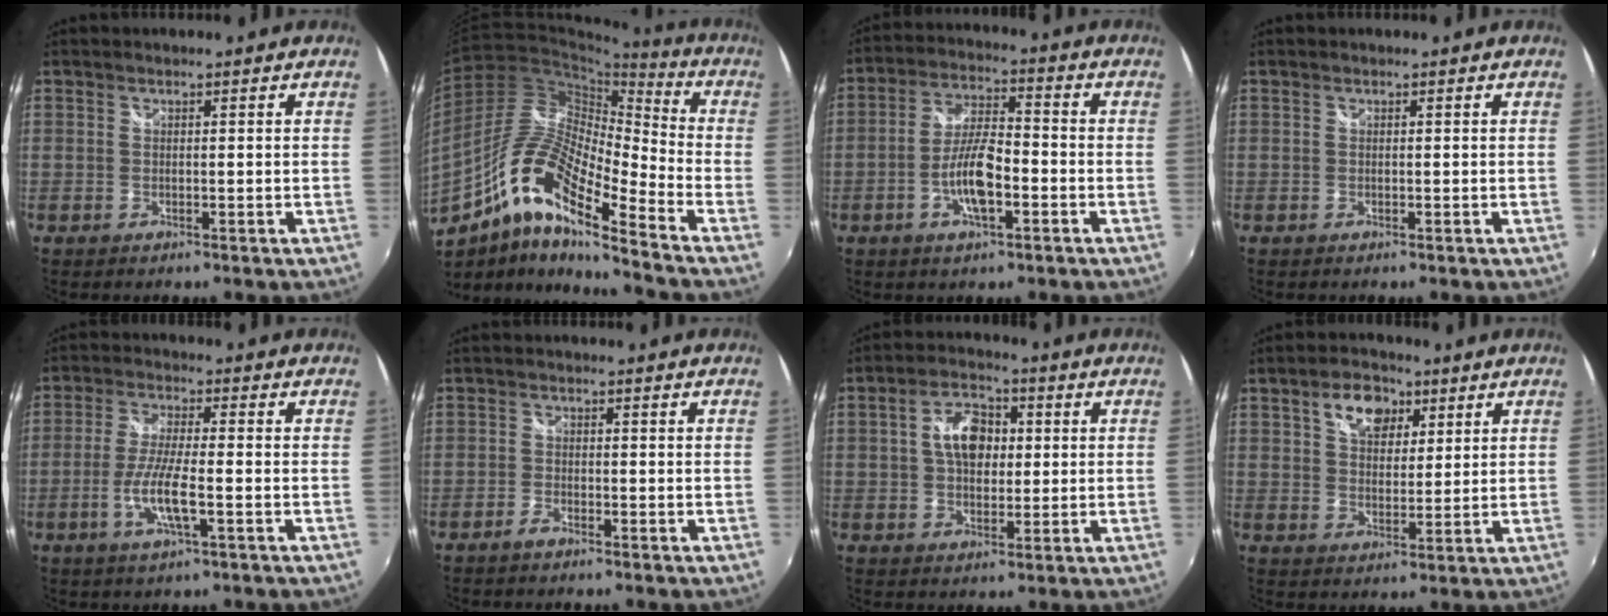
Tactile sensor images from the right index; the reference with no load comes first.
{"total": 16.4, "force": [-9.2, 3.6, 13.1], "torque": [-0.240, -0.001, -0.193]}
{"total": 9.2, "force": [-3.4, 2.8, 8.0], "torque": [-0.162, 0.005, -0.061]}
{"total": 0.0}
{"total": 7.8, "force": [-2.6, 0.9, 7.3], "torque": [-0.149, -0.007, -0.051]}
{"total": 1.7, "force": [-1.6, 0.7, 0.3], "torque": [-0.013, 0.001, -0.032]}
{"total": 8.2, "force": [1.2, 5.4, 6.0], "torque": [-0.106, 0.020, 0.020]}
{"total": 8.1, "force": [4.0, 5.2, 4.8], "torque": [-0.074, 0.019, 0.067]}